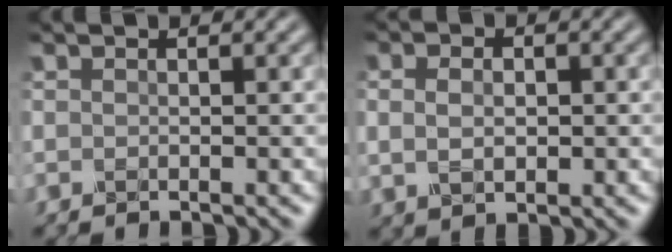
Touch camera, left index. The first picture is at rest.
{"total": 3.3, "force": [0.6, 2.3, 2.3], "torque": [-0.030, 0.014, 0.002]}